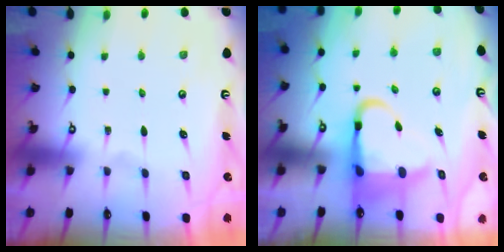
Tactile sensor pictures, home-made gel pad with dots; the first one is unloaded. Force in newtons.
{"total": 8.2, "press": 8.0, "slide": 1.3}